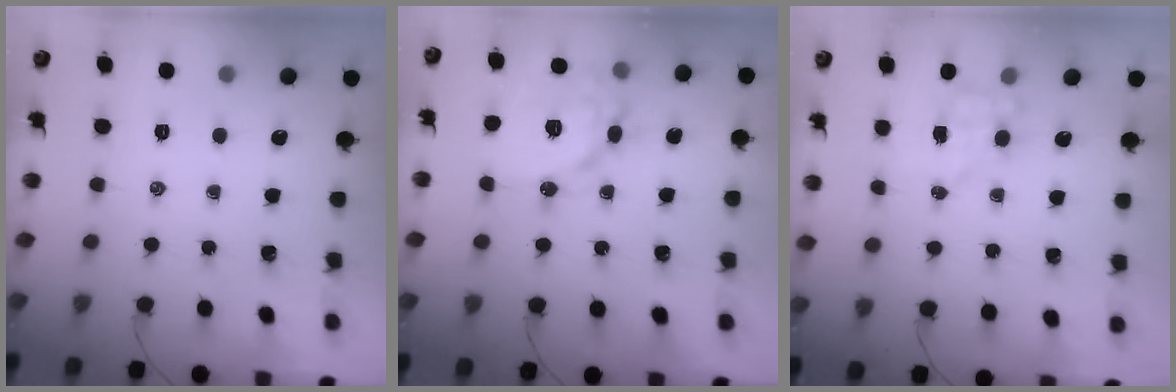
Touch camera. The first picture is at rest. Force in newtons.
{"total": 14.6, "press": 14.5, "slide": 1.9}
{"total": 4.0, "press": 4.0, "slide": 0.6}